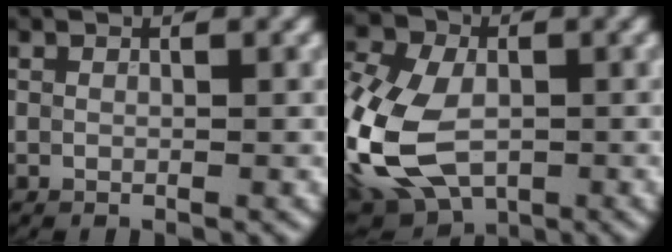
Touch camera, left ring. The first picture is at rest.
{"total": 13.6, "force": [-3.2, 8.7, 10.0], "torque": [-0.218, -0.013, -0.074]}